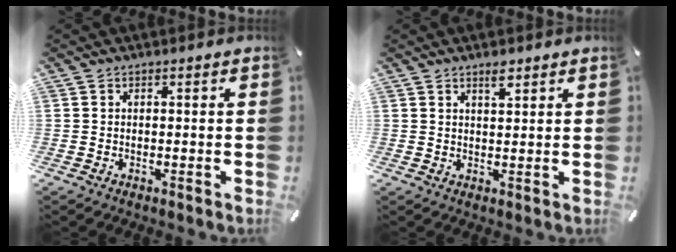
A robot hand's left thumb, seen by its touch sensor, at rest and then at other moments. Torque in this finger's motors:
{"motor_torque": [-0.08, -0.11, 0.11, 0.05, 0.04]}